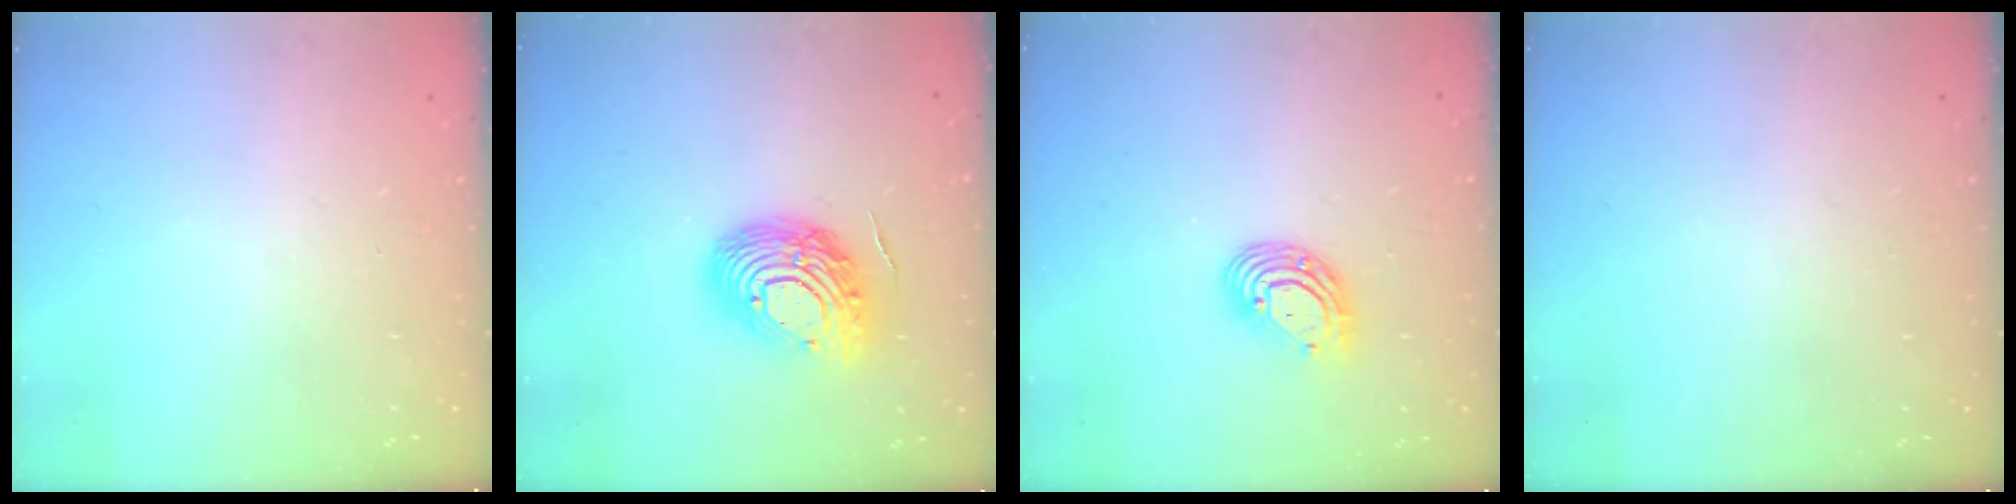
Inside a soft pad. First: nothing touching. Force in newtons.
{"total": 16.5, "press": 16.4, "slide": 1.4}
{"total": 10.7, "press": 10.5, "slide": 2.2}
{"total": 0.0}